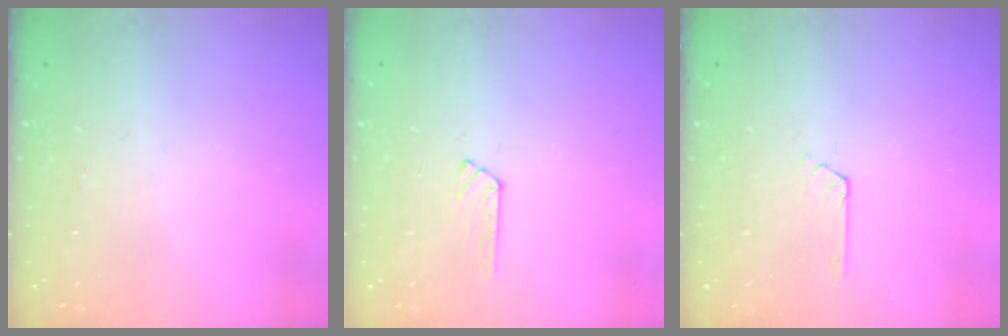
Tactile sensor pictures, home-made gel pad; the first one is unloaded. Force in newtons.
{"total": 5.2, "press": 5.1, "slide": 0.6}
{"total": 2.7, "press": 2.7, "slide": 0.4}